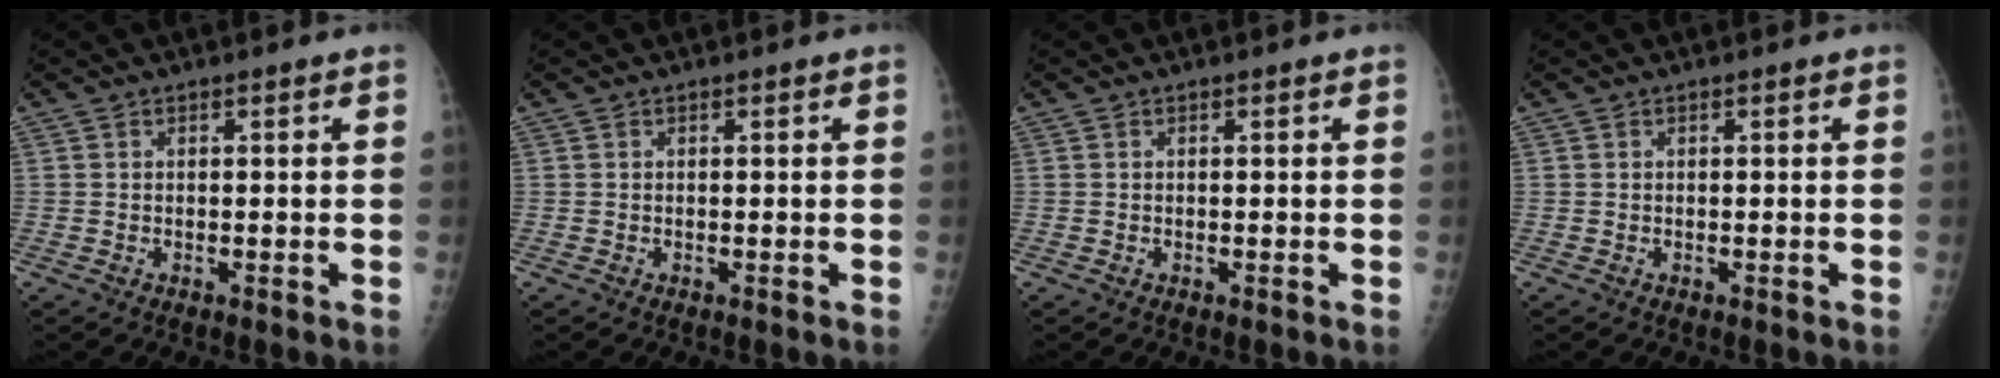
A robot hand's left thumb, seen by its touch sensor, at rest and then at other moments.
{"total": 0.0}
{"total": 0.0}
{"total": 0.0}